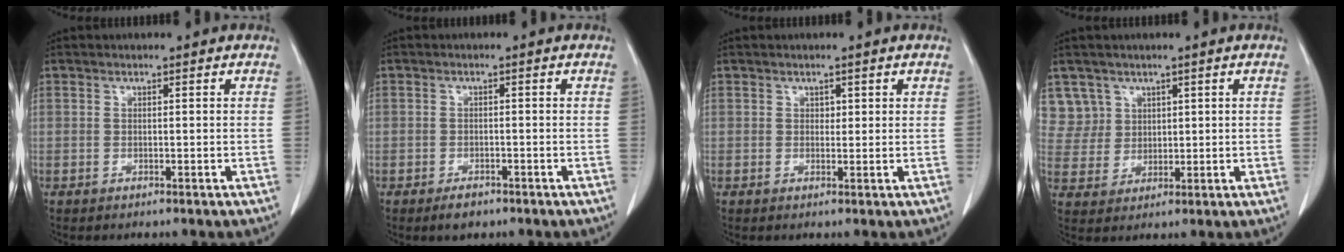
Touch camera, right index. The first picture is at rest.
{"total": 2.4, "force": [-1.6, 1.3, 1.0], "torque": [-0.016, 0.001, -0.018]}
{"total": 1.2, "force": [0.6, 0.8, 0.6], "torque": [-0.003, -0.002, 0.007]}
{"total": 5.6, "force": [3.4, 4.4, -0.3], "torque": [0.013, 0.006, 0.076]}